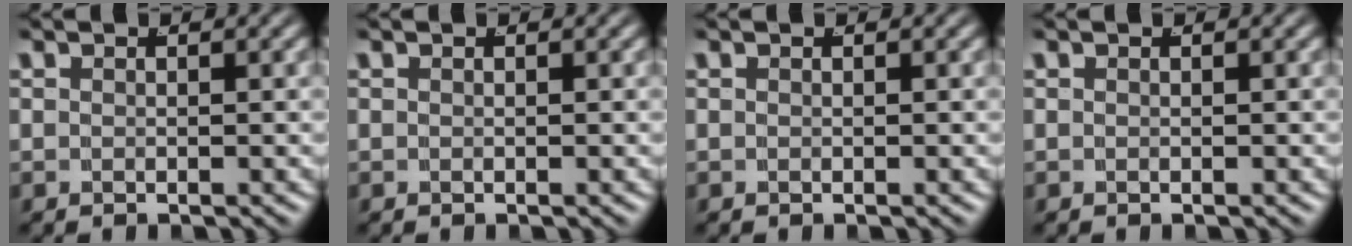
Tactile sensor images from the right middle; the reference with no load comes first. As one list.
[{"total": 1.2, "force": [-0.2, -1.1, -0.3], "torque": [0.015, -0.011, 0.008]}, {"total": 0.0}, {"total": 0.0}]